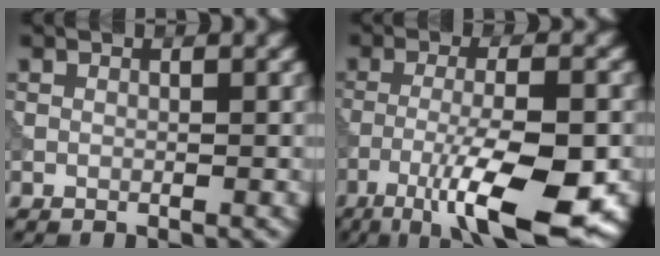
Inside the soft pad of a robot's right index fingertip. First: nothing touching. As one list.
[{"total": 10.3, "force": [-5.1, 2.2, 8.7], "torque": [-0.147, -0.005, -0.091]}]